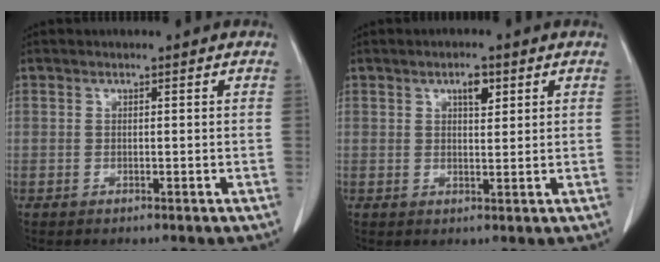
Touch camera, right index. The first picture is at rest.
{"total": 2.9, "force": [1.5, 1.0, 2.2], "torque": [-0.037, 0.000, 0.025]}